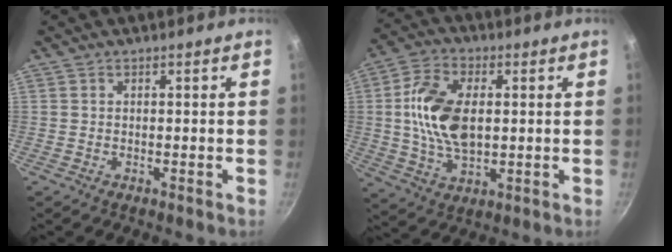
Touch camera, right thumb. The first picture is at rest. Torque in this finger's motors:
{"motor_torque": [0.20, 0.59, 1.35, 0.37, 0.34]}